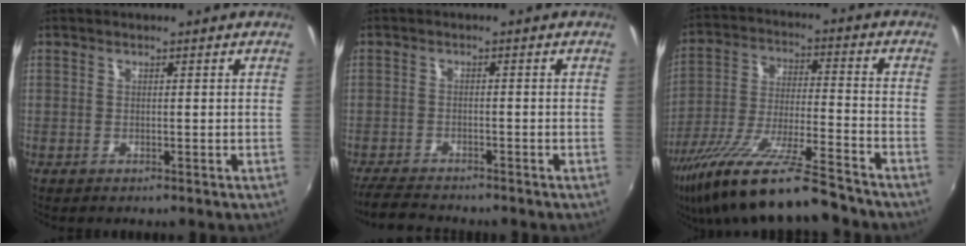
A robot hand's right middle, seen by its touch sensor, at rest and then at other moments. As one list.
[{"total": 5.5, "force": [-5.2, 1.0, 1.7], "torque": [-0.057, -0.016, -0.092]}, {"total": 19.6, "force": [-15.7, 2.1, 11.4], "torque": [-0.222, -0.042, -0.271]}]